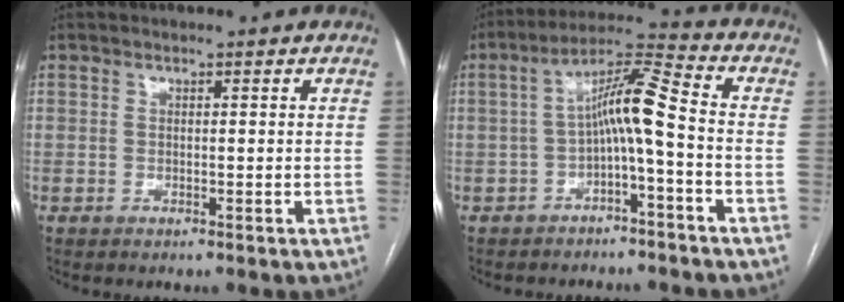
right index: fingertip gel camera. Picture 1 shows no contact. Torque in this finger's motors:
{"motor_torque": [0.99, -0.09, 0.50, 0.14]}